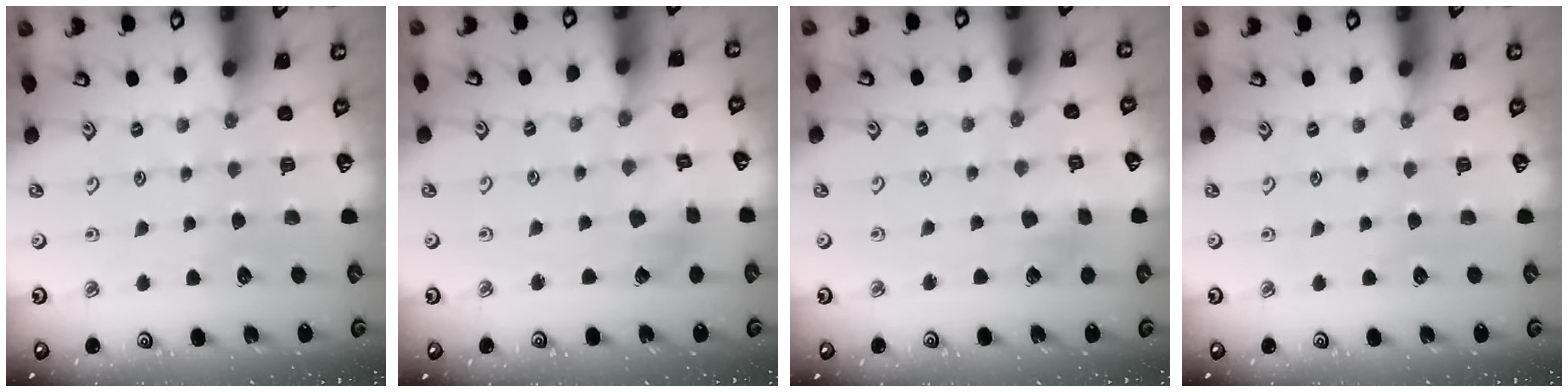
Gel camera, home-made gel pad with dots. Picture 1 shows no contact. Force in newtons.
{"total": 2.3, "press": 2.3, "slide": 0.3}
{"total": 2.9, "press": 2.9, "slide": 0.6}
{"total": 0.0}